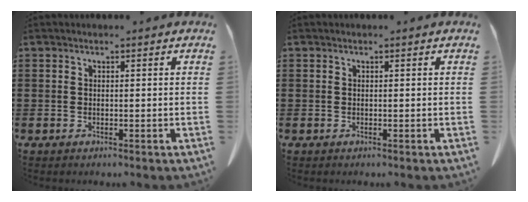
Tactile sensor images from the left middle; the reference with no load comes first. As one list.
[{"total": 0.0}]